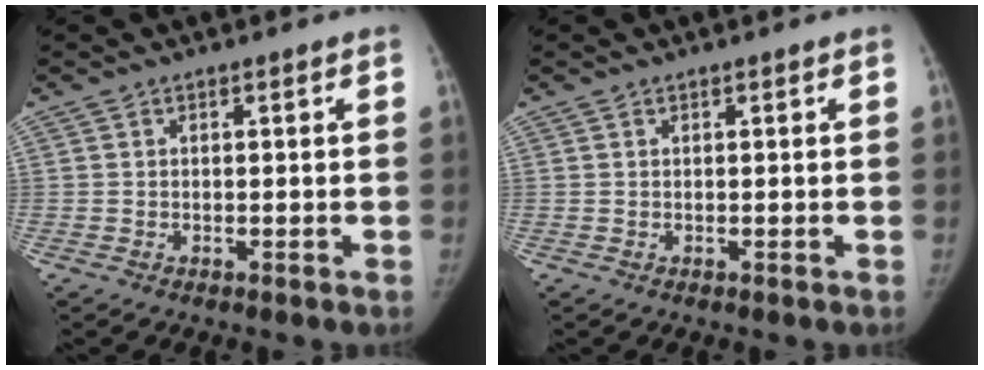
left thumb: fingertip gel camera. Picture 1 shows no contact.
{"total": 0.0}